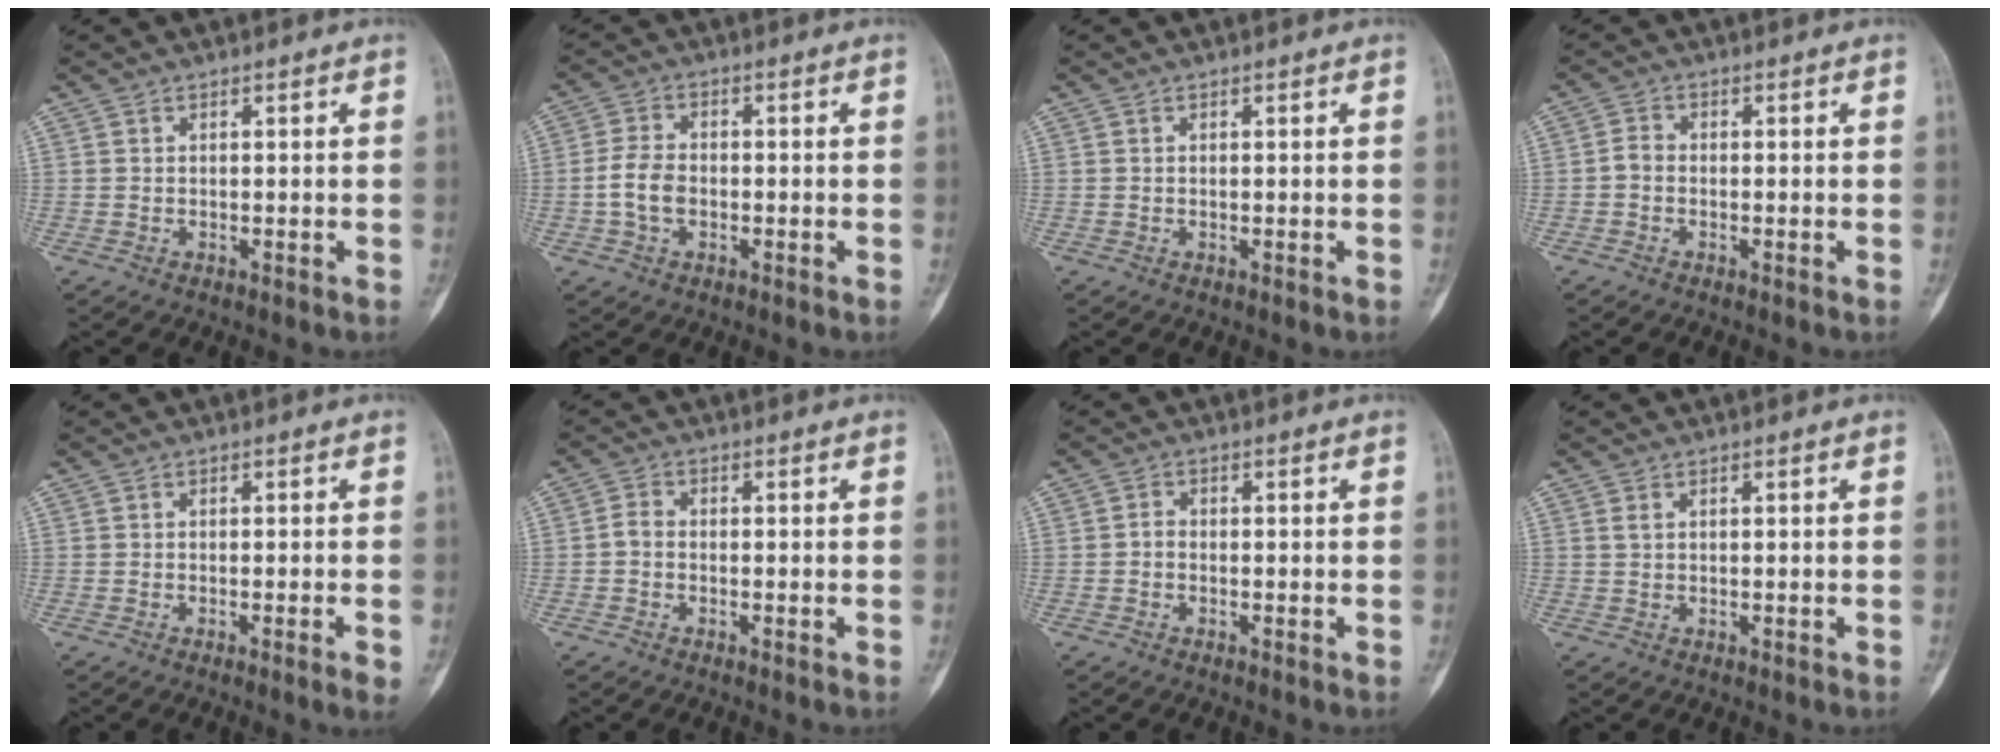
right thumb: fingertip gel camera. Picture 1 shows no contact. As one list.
[{"total": 5.4, "force": [-1.1, 3.6, 3.9], "torque": [-0.079, 0.015, -0.025]}, {"total": 0.0}, {"total": 2.0, "force": [-0.6, 1.5, 1.2], "torque": [-0.020, 0.007, -0.018]}, {"total": 2.3, "force": [-0.9, 0.0, 2.2], "torque": [-0.035, -0.007, -0.014]}, {"total": 2.0, "force": [-0.6, 1.4, 1.3], "torque": [-0.022, 0.006, -0.019]}, {"total": 1.2, "force": [-0.4, 0.9, 0.7], "torque": [-0.006, 0.003, -0.014]}, {"total": 0.8, "force": [0.3, 0.4, 0.5], "torque": [-0.013, 0.005, 0.008]}]